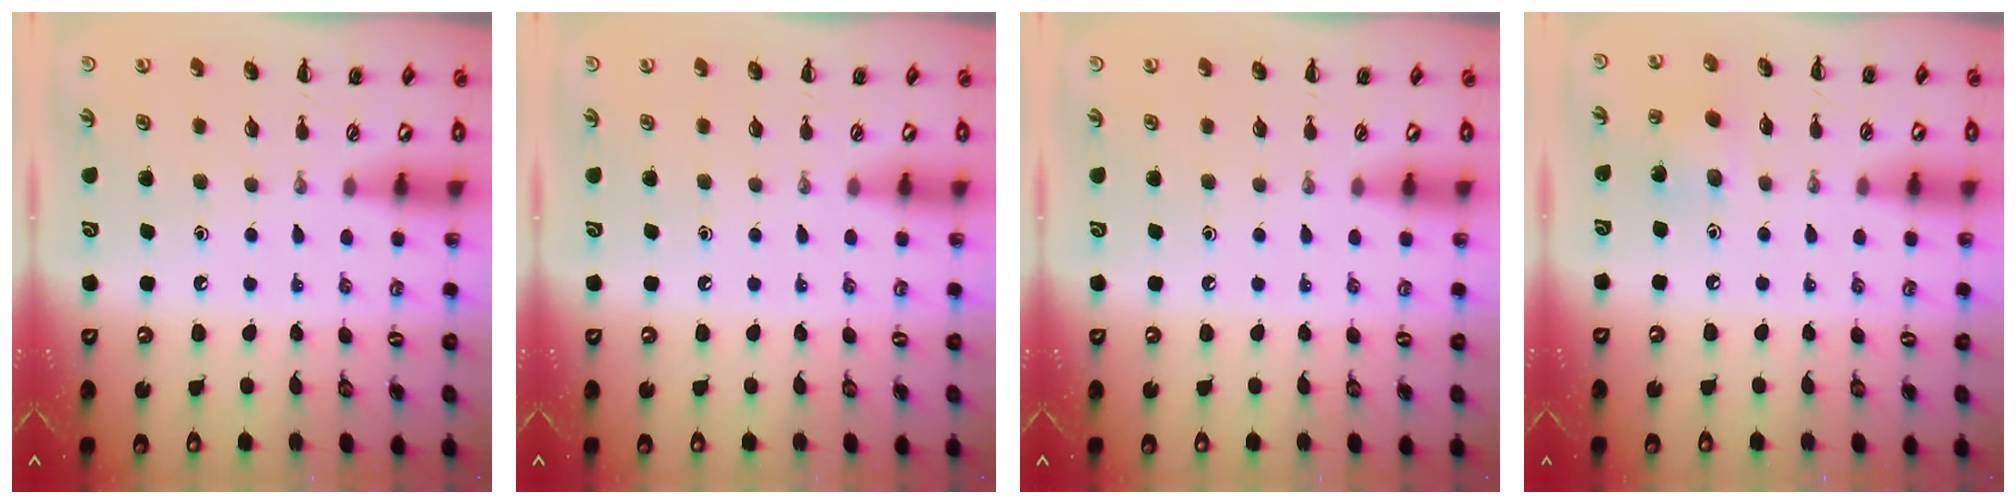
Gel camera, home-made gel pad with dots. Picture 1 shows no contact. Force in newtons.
{"total": 0.0}
{"total": 0.0}
{"total": 4.0, "press": 3.9, "slide": 0.4}